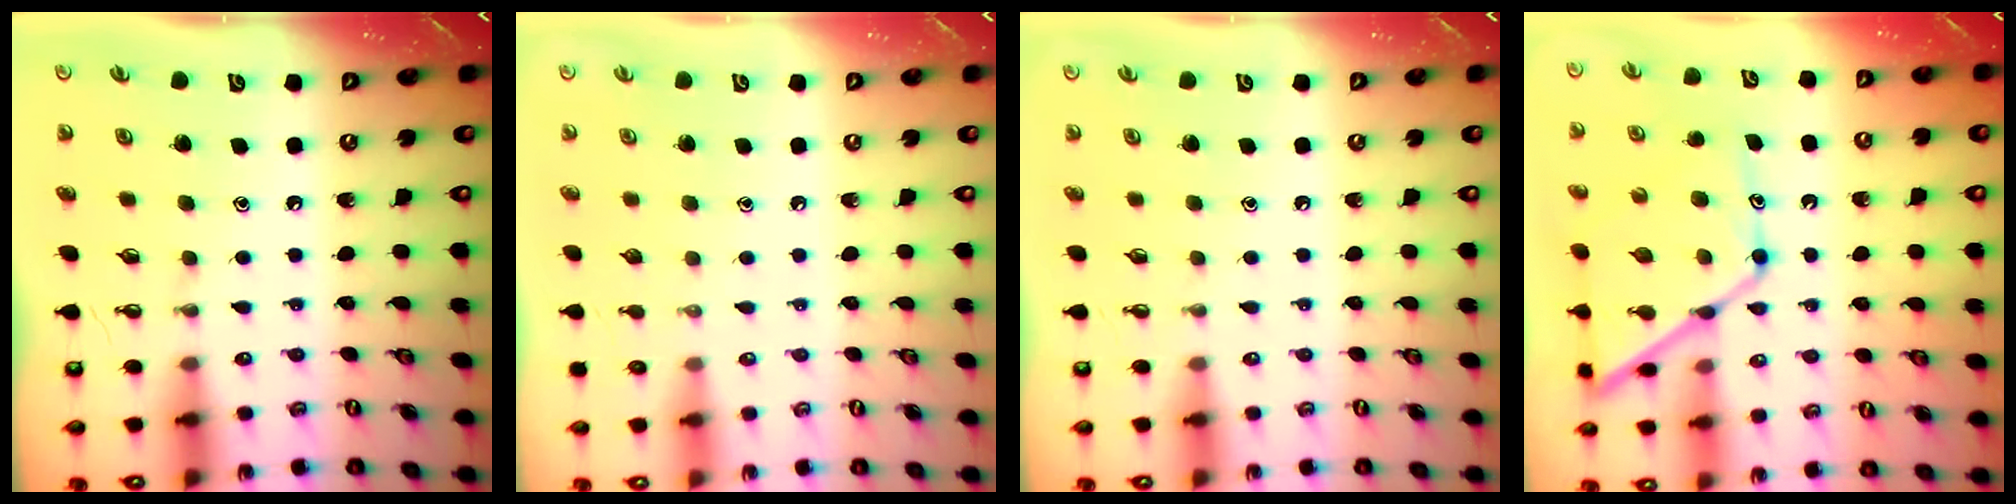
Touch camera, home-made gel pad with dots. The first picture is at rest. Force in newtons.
{"total": 0.0}
{"total": 0.0}
{"total": 14.6, "press": 14.6, "slide": 1.0}